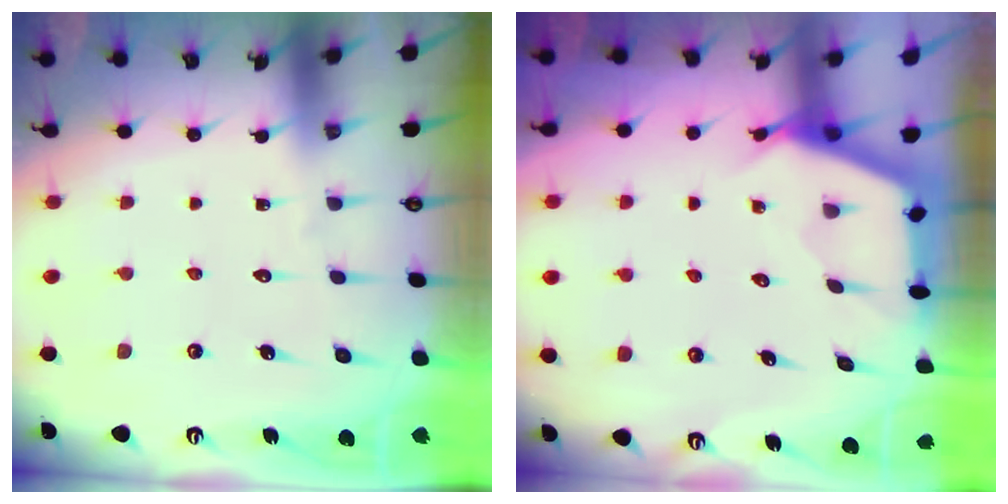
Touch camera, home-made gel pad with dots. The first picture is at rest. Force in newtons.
{"total": 2.6, "press": 2.6, "slide": 0.4}